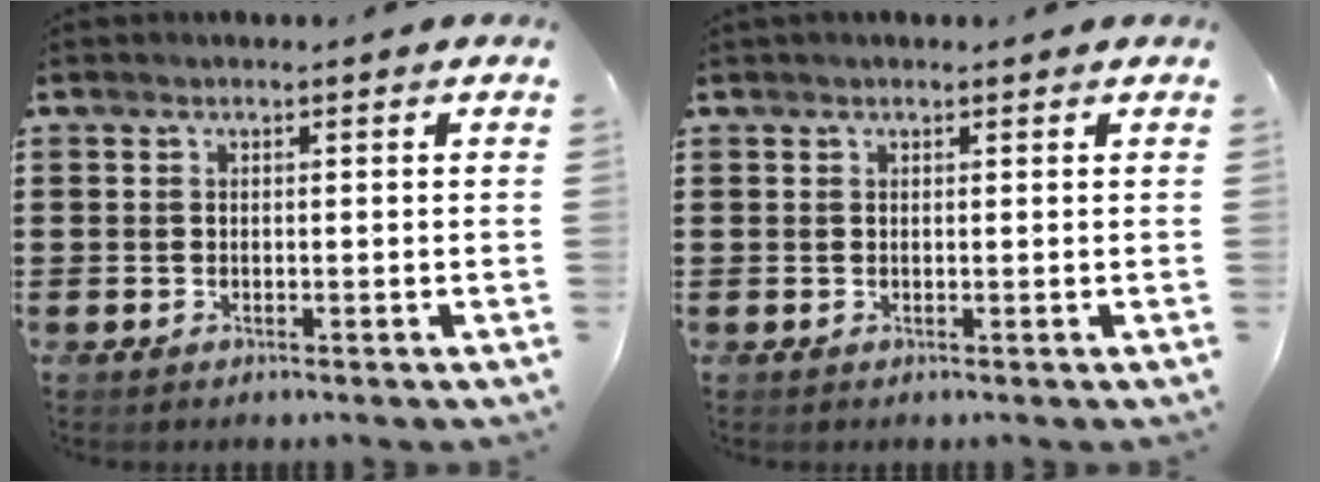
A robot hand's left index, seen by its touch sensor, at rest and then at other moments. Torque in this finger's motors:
{"motor_torque": [-0.95, -0.93, -0.45, 0.01]}